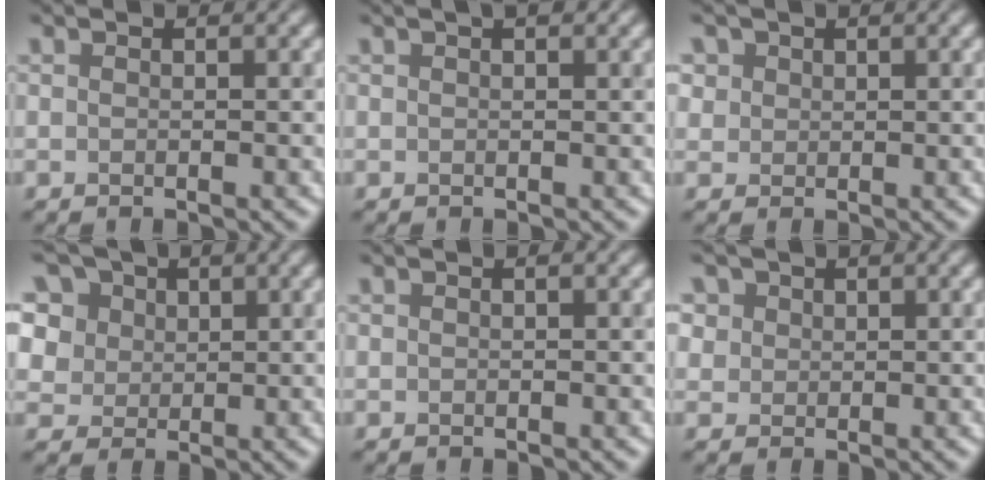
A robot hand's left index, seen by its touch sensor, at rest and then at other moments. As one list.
[{"total": 1.3, "force": [1.0, 0.3, 0.8], "torque": [-0.013, 0.000, 0.010]}, {"total": 2.4, "force": [1.2, 1.9, 0.7], "torque": [-0.025, 0.002, 0.030]}, {"total": 12.3, "force": [6.8, 8.6, 5.6], "torque": [-0.141, 0.035, 0.098]}, {"total": 0.0}, {"total": 3.6, "force": [1.9, 2.8, 1.3], "torque": [-0.041, 0.007, 0.035]}]